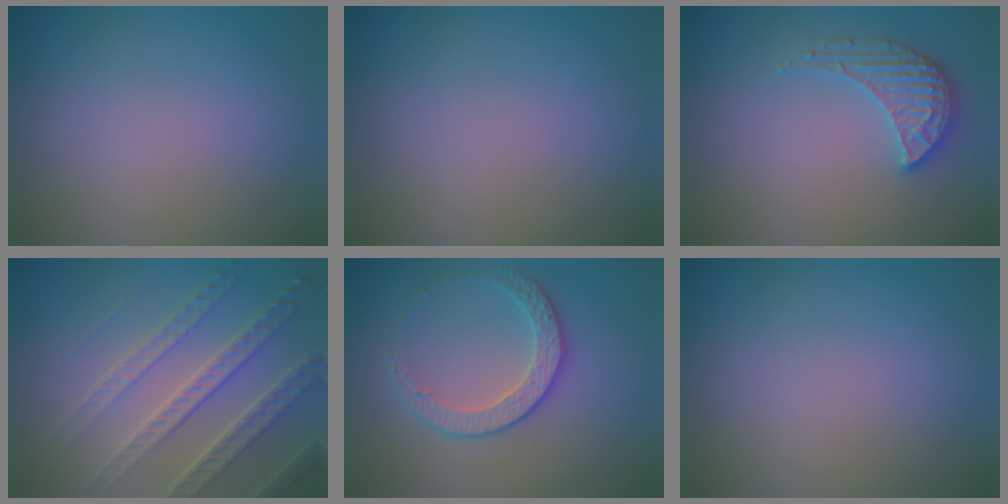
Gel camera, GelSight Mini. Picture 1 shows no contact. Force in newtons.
{"total": 0.0}
{"total": 3.4, "press": 3.2, "slide": 1.3}
{"total": 6.6, "press": 4.7, "slide": 4.5}
{"total": 2.8, "press": 2.4, "slide": 1.4}
{"total": 0.0}